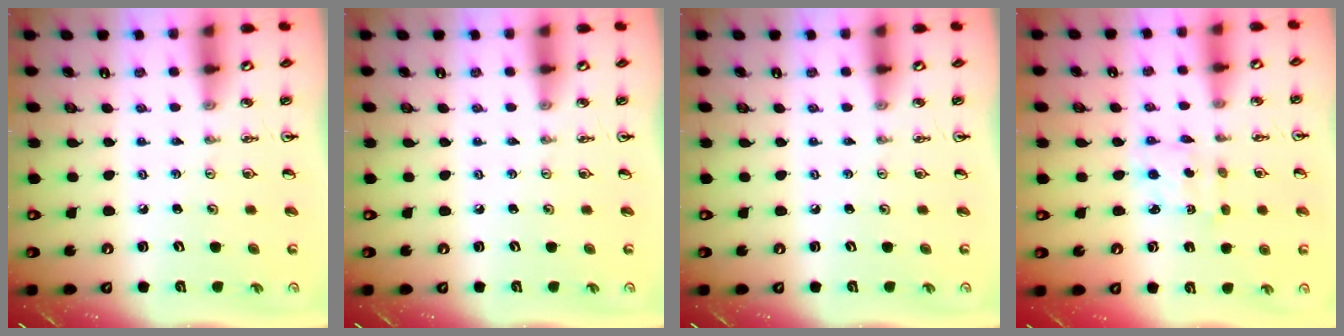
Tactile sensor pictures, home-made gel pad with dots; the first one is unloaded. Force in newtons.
{"total": 0.0}
{"total": 0.0}
{"total": 2.2, "press": 2.0, "slide": 0.8}